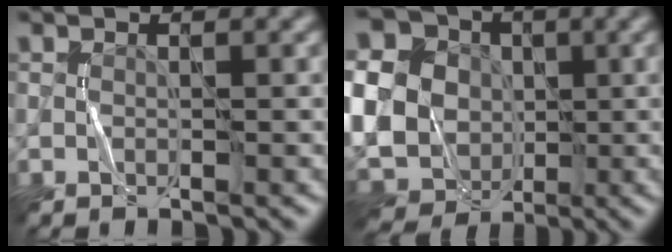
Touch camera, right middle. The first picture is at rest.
{"total": 17.3, "force": [0.0, 14.6, 9.3], "torque": [-0.235, 0.012, -0.023]}